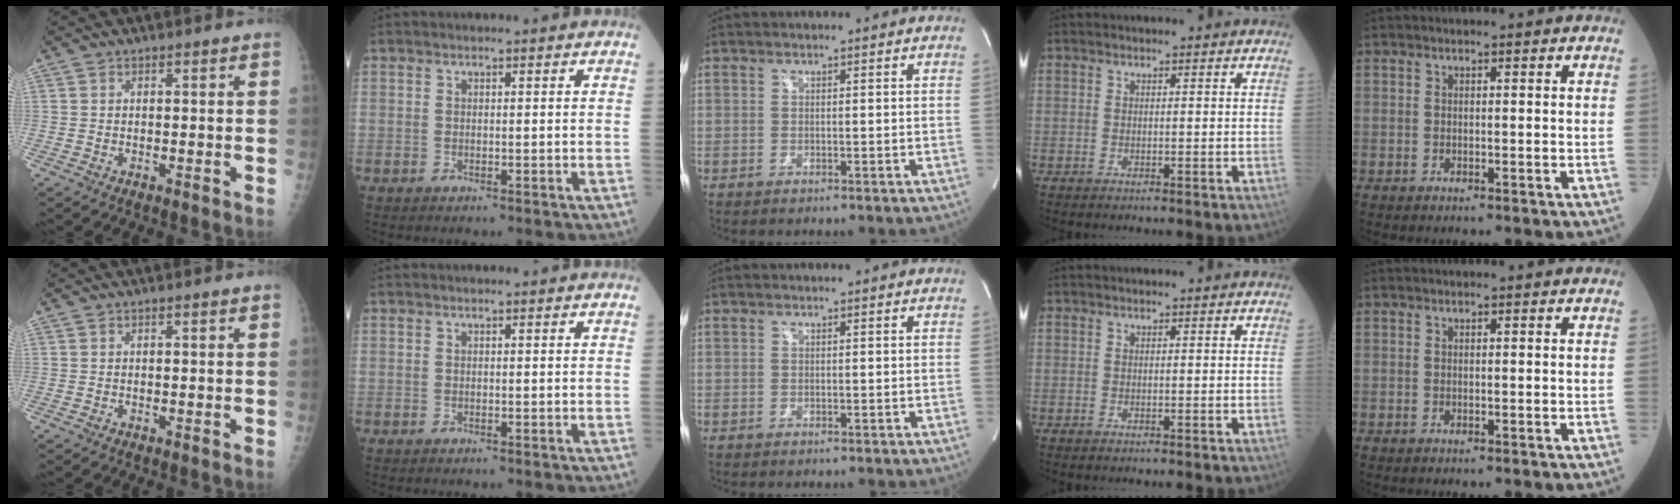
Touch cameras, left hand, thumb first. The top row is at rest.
{}